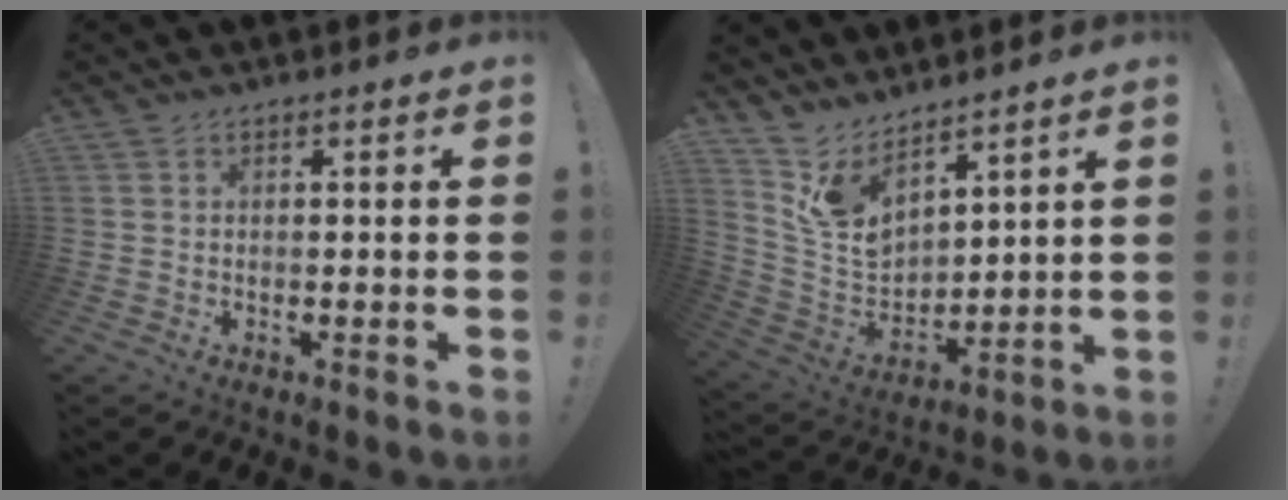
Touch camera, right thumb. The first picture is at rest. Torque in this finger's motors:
{"motor_torque": [-0.79, 1.26, 0.28, -0.06, 0.12]}